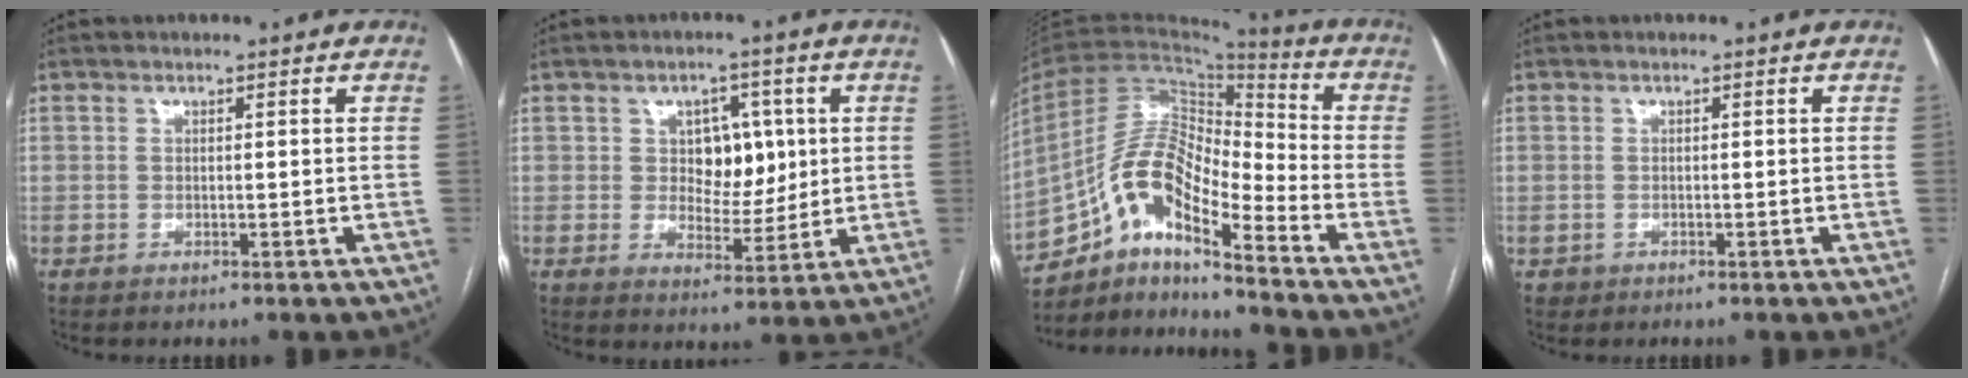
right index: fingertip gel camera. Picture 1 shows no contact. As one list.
[{"total": 7.2, "force": [1.6, 4.9, 5.0], "torque": [-0.065, 0.012, 0.031]}, {"total": 14.2, "force": [-9.6, 3.4, 9.9], "torque": [-0.189, 0.034, -0.173]}, {"total": 1.0, "force": [-0.2, 1.0, 0.0], "torque": [0.004, 0.006, -0.004]}]